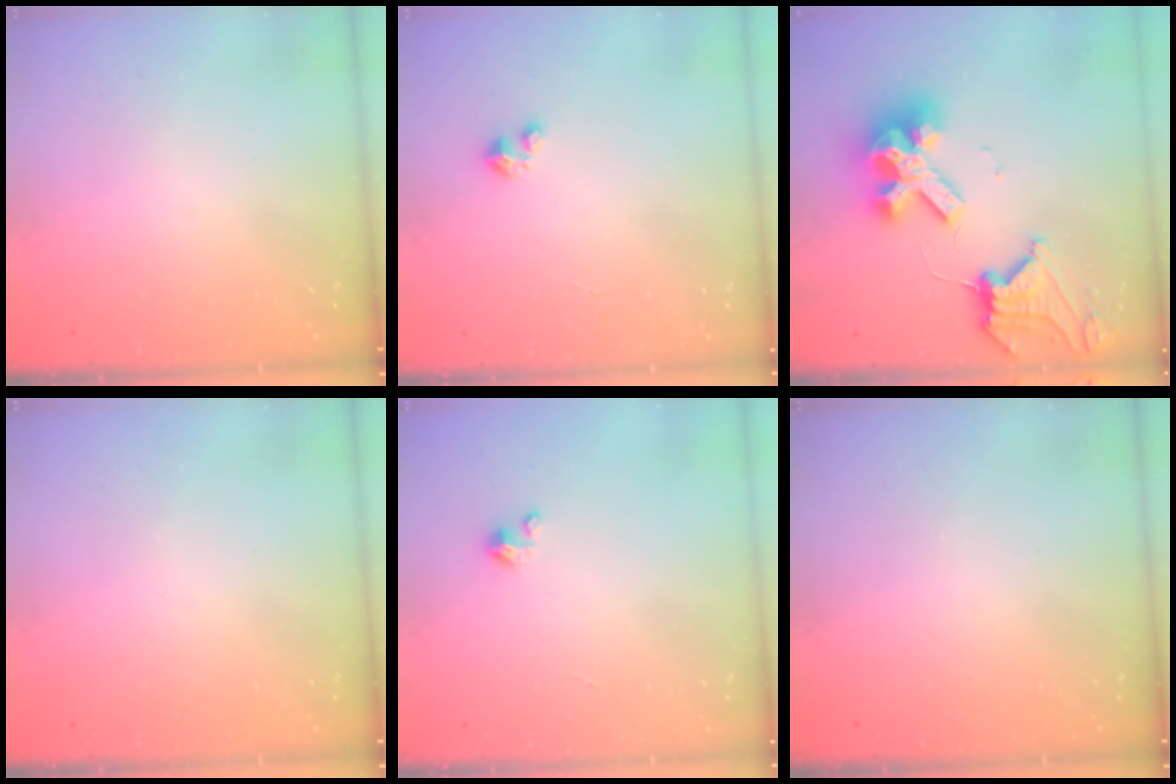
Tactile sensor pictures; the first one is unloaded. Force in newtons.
{"total": 1.5, "press": 1.5, "slide": 0.1}
{"total": 16.6, "press": 16.5, "slide": 1.4}
{"total": 0.0}
{"total": 2.0, "press": 1.9, "slide": 0.3}
{"total": 0.0}